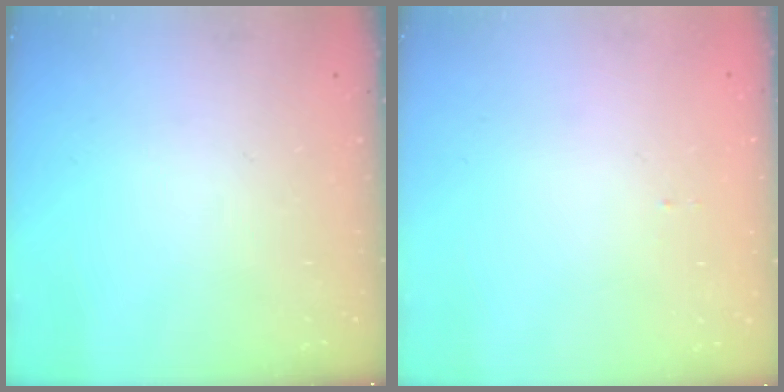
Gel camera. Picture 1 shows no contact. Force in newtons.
{"total": 1.0, "press": 1.0, "slide": 0.1}